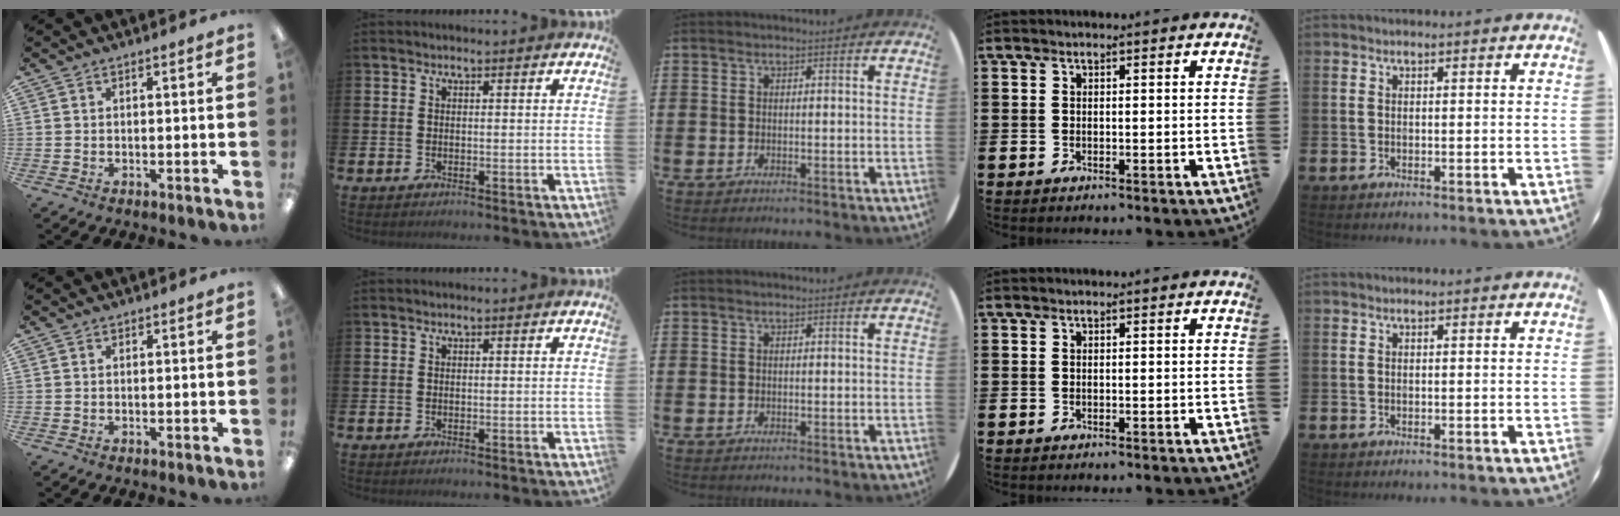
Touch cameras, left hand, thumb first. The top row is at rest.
{}